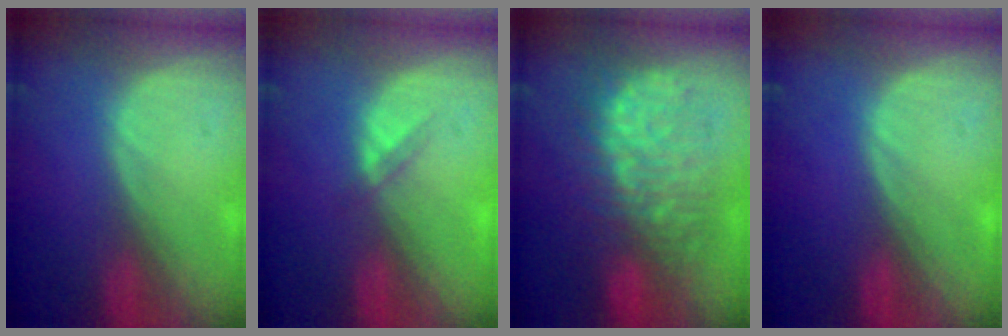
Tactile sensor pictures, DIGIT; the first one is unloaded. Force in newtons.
{"total": 1.8, "press": 1.4, "slide": 1.0}
{"total": 12.0, "press": 11.9, "slide": 1.3}
{"total": 0.0}